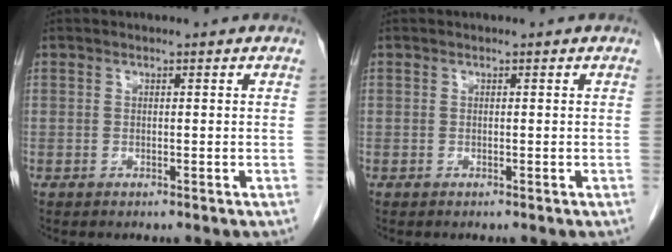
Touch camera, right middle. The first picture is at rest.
{"total": 0.0}